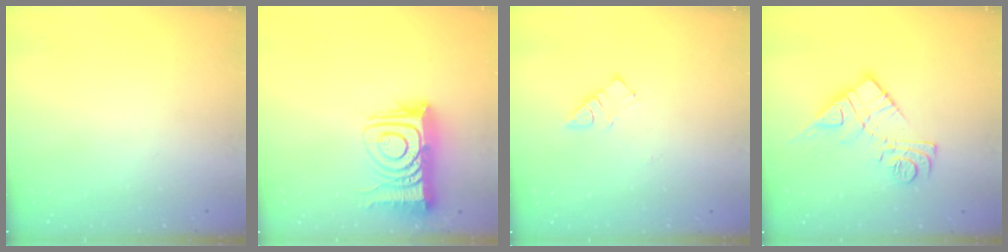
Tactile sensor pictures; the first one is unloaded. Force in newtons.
{"total": 15.9, "press": 15.8, "slide": 1.6}
{"total": 4.6, "press": 4.6, "slide": 0.2}
{"total": 13.5, "press": 13.5, "slide": 0.8}